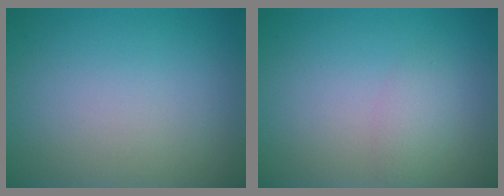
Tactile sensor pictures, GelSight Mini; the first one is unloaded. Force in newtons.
{"total": 1.6, "press": 1.6, "slide": 0.1}